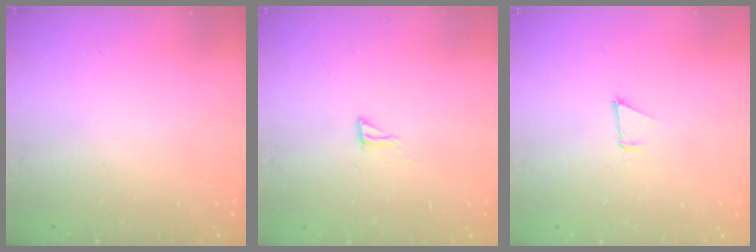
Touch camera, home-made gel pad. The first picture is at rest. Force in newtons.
{"total": 4.2, "press": 4.2, "slide": 0.2}
{"total": 2.5, "press": 2.5, "slide": 0.1}